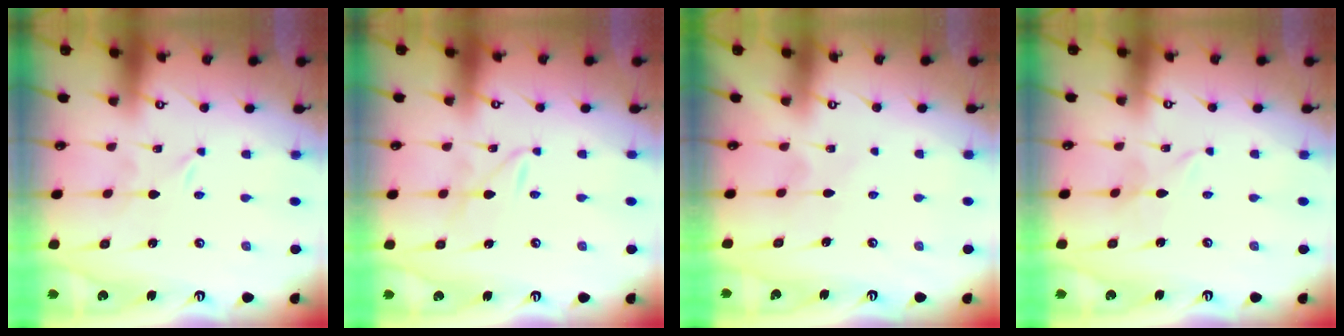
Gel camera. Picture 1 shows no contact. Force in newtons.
{"total": 2.5, "press": 2.5, "slide": 0.3}
{"total": 3.6, "press": 3.6, "slide": 0.4}
{"total": 2.4, "press": 2.4, "slide": 0.2}